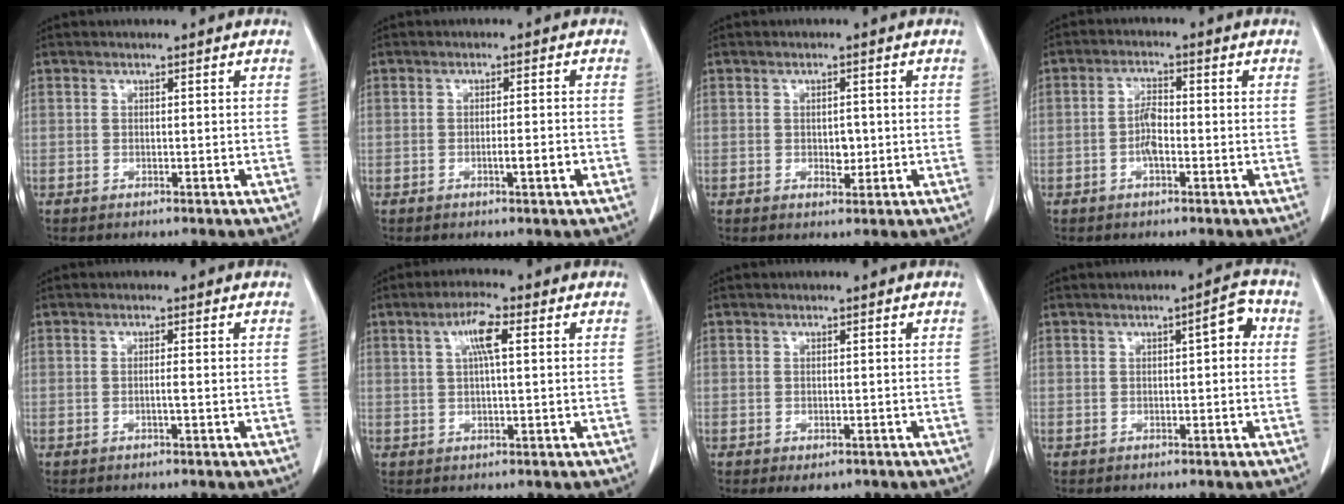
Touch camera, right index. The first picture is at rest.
{"total": 2.6, "force": [-1.1, 0.1, 2.4], "torque": [-0.037, -0.001, -0.016]}
{"total": 2.2, "force": [-0.2, 1.3, 1.8], "torque": [-0.025, -0.001, 0.001]}
{"total": 3.4, "force": [-1.0, 1.2, 3.1], "torque": [-0.062, 0.005, -0.020]}
{"total": 1.0, "force": [-0.3, -0.2, 0.9], "torque": [-0.014, 0.000, -0.006]}
{"total": 4.9, "force": [1.6, 0.6, 4.6], "torque": [-0.087, 0.008, 0.028]}
{"total": 2.2, "force": [-1.2, 1.6, 0.9], "torque": [-0.005, 0.001, -0.007]}
{"total": 3.2, "force": [0.7, 1.0, 3.0], "torque": [-0.034, 0.016, 0.005]}